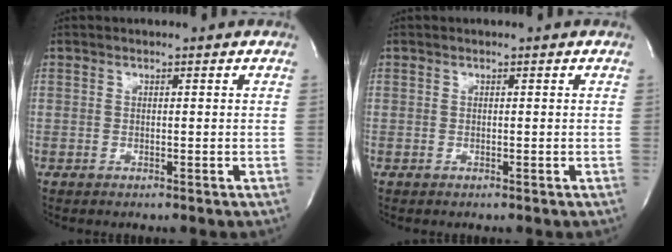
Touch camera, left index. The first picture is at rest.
{"total": 0.0}